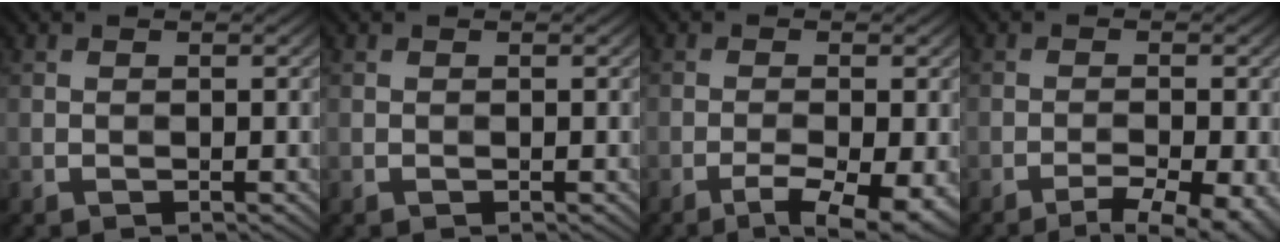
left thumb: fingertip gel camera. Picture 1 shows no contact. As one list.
[{"total": 0.0}, {"total": 6.0, "force": [-3.2, 1.3, 4.8], "torque": [-0.079, -0.006, -0.047]}, {"total": 6.3, "force": [-4.3, 1.2, 4.4], "torque": [-0.069, -0.007, -0.060]}]